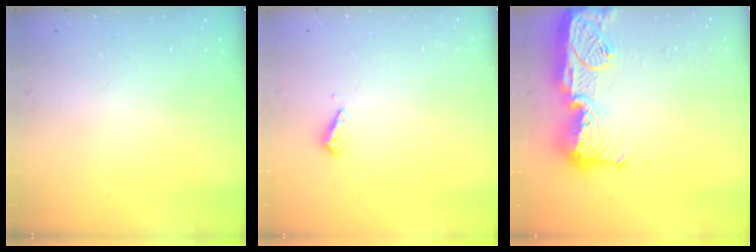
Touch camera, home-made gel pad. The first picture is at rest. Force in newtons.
{"total": 2.8, "press": 2.8, "slide": 0.7}
{"total": 19.4, "press": 19.0, "slide": 3.7}